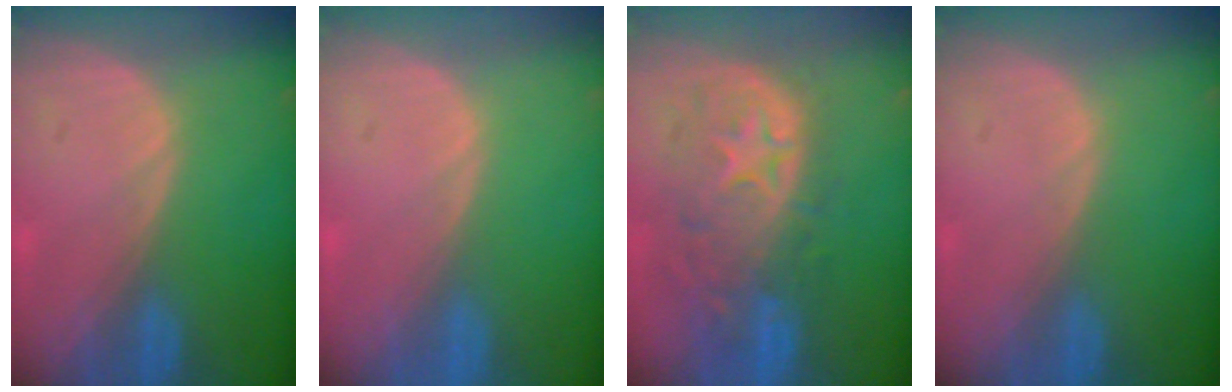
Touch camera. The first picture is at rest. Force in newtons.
{"total": 0.0}
{"total": 11.0, "press": 9.8, "slide": 5.1}
{"total": 0.0}